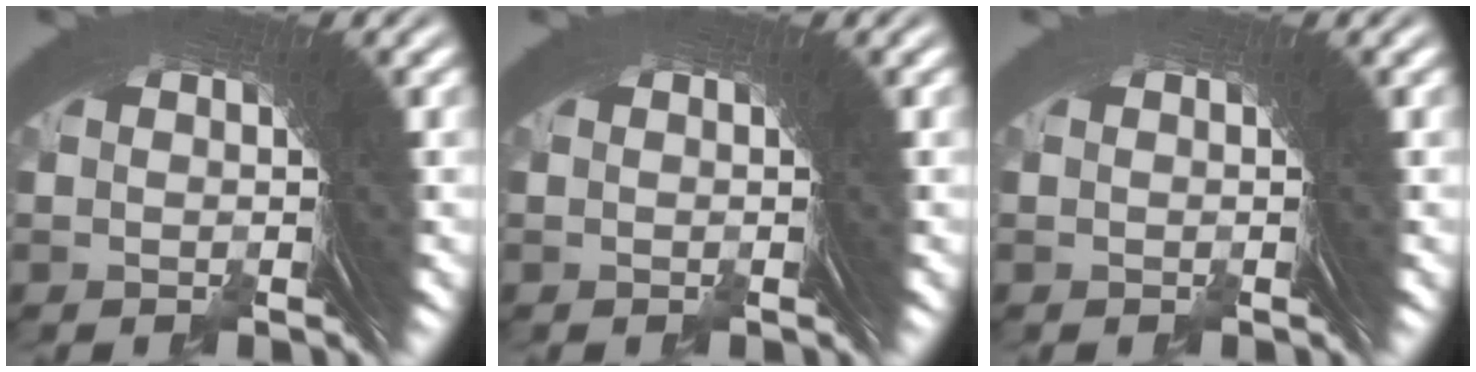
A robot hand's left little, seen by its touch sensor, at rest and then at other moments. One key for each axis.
{"total": 0.0}
{"total": 0.9, "fx": -0.3, "fy": -0.5, "fz": -0.6, "tx": 0.016, "ty": 0.003, "tz": -0.005}